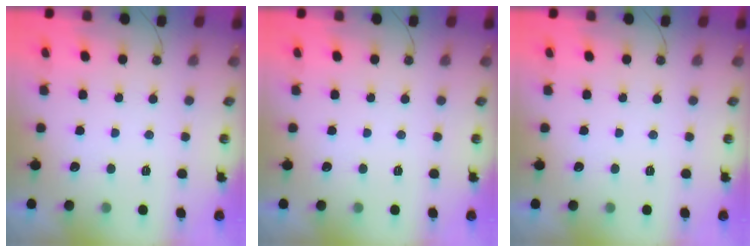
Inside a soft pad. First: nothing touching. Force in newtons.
{"total": 0.0}
{"total": 0.0}